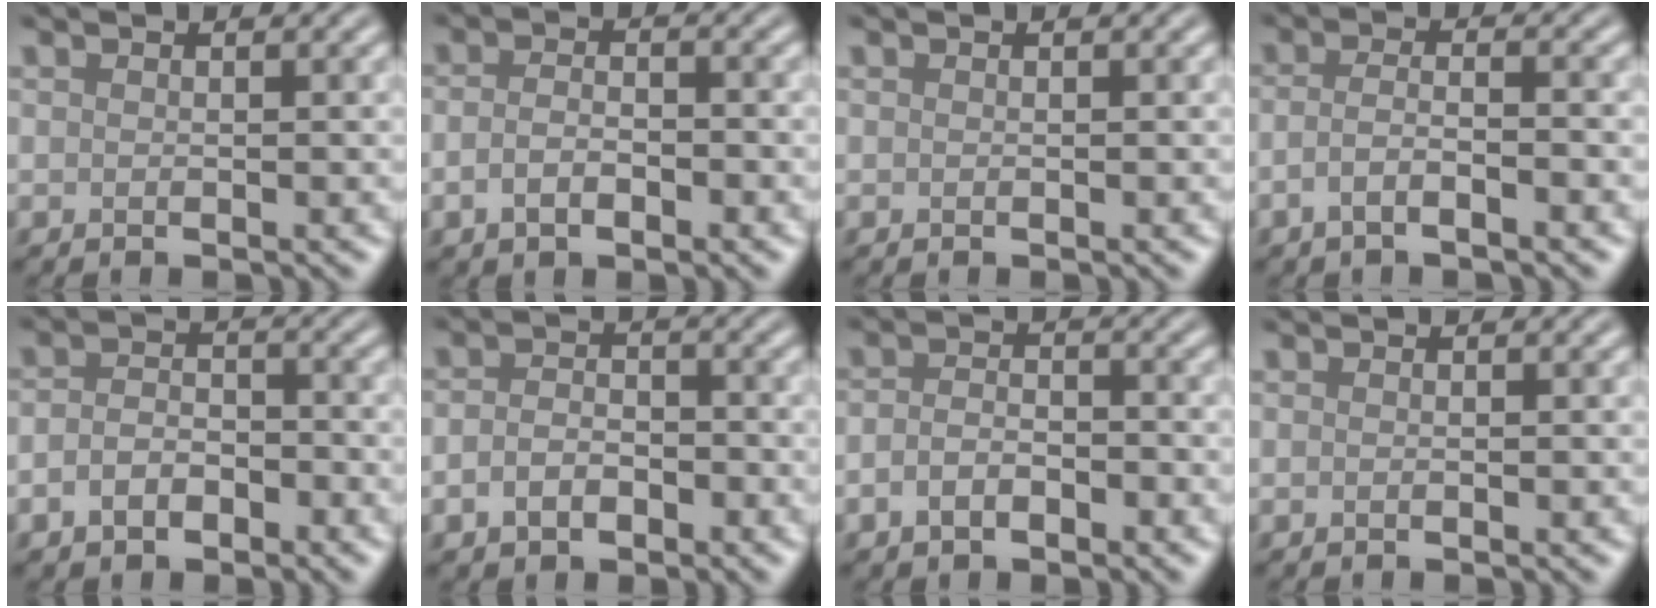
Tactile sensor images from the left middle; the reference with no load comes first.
{"total": 2.6, "force": [-1.0, 1.3, 2.0], "torque": [-0.039, -0.001, -0.021]}
{"total": 0.0}
{"total": 2.6, "force": [-1.3, 0.7, 2.1], "torque": [-0.041, 0.004, -0.033]}
{"total": 3.1, "force": [-1.5, 1.9, 1.9], "torque": [-0.037, 0.001, -0.033]}
{"total": 2.9, "force": [-1.3, 1.9, 1.7], "torque": [-0.033, 0.001, -0.029]}
{"total": 2.7, "force": [-1.3, 1.5, 1.8], "torque": [-0.037, 0.001, -0.028]}
{"total": 0.0}